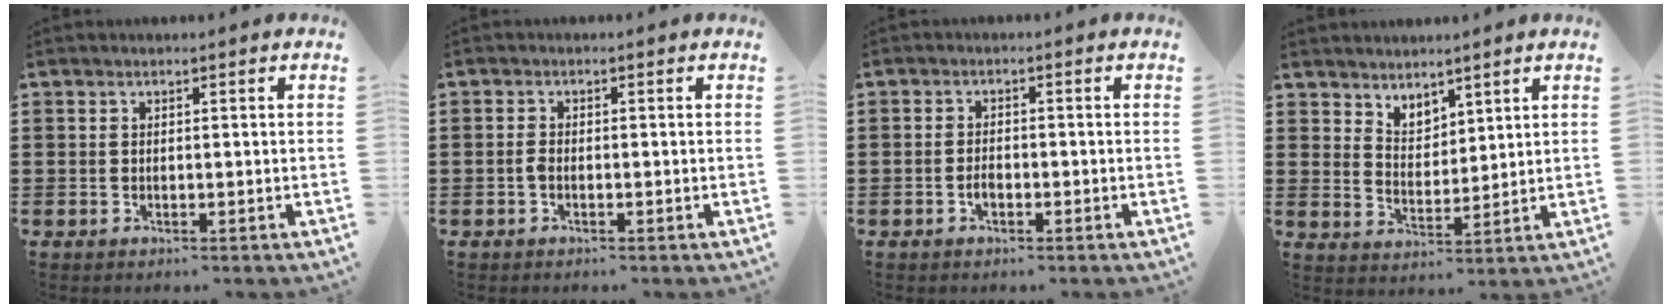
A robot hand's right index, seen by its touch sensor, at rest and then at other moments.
{"total": 1.1, "force": [-0.6, 0.5, 0.8], "torque": [-0.025, -0.004, -0.013]}
{"total": 1.7, "force": [-0.9, 0.8, 1.2], "torque": [-0.024, -0.001, -0.016]}
{"total": 3.7, "force": [3.4, 1.6, -0.1], "torque": [-0.011, -0.005, 0.064]}